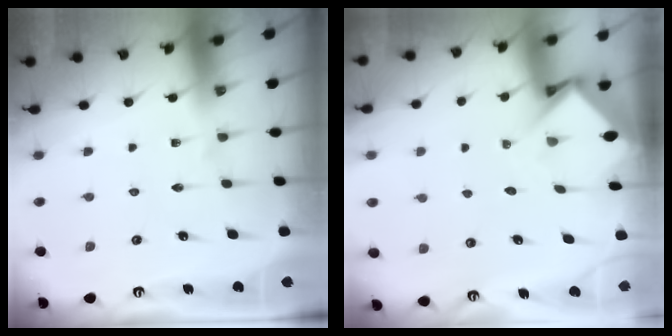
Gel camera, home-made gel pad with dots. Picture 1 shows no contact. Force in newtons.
{"total": 3.7, "press": 3.7, "slide": 0.2}